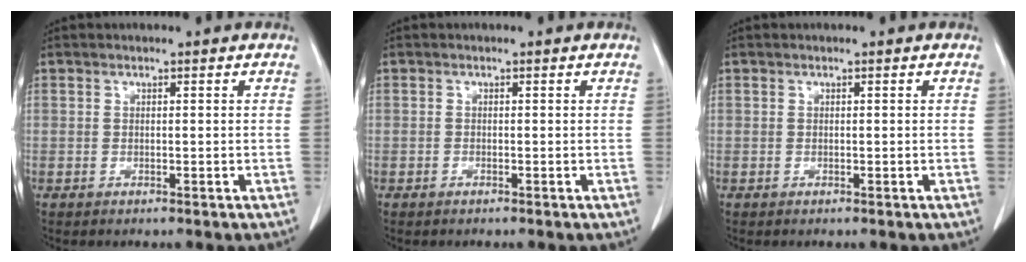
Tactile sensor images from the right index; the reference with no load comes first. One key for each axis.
{"total": 0.0}
{"total": 0.0}